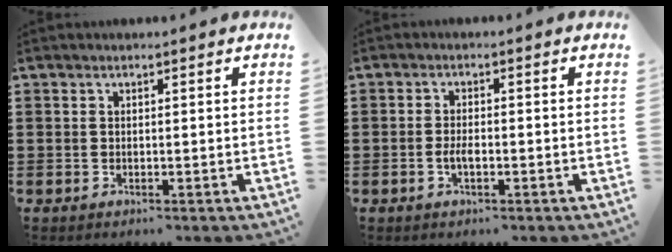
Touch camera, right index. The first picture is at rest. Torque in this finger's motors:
{"motor_torque": [1.02, 1.12, 0.25, 0.07]}